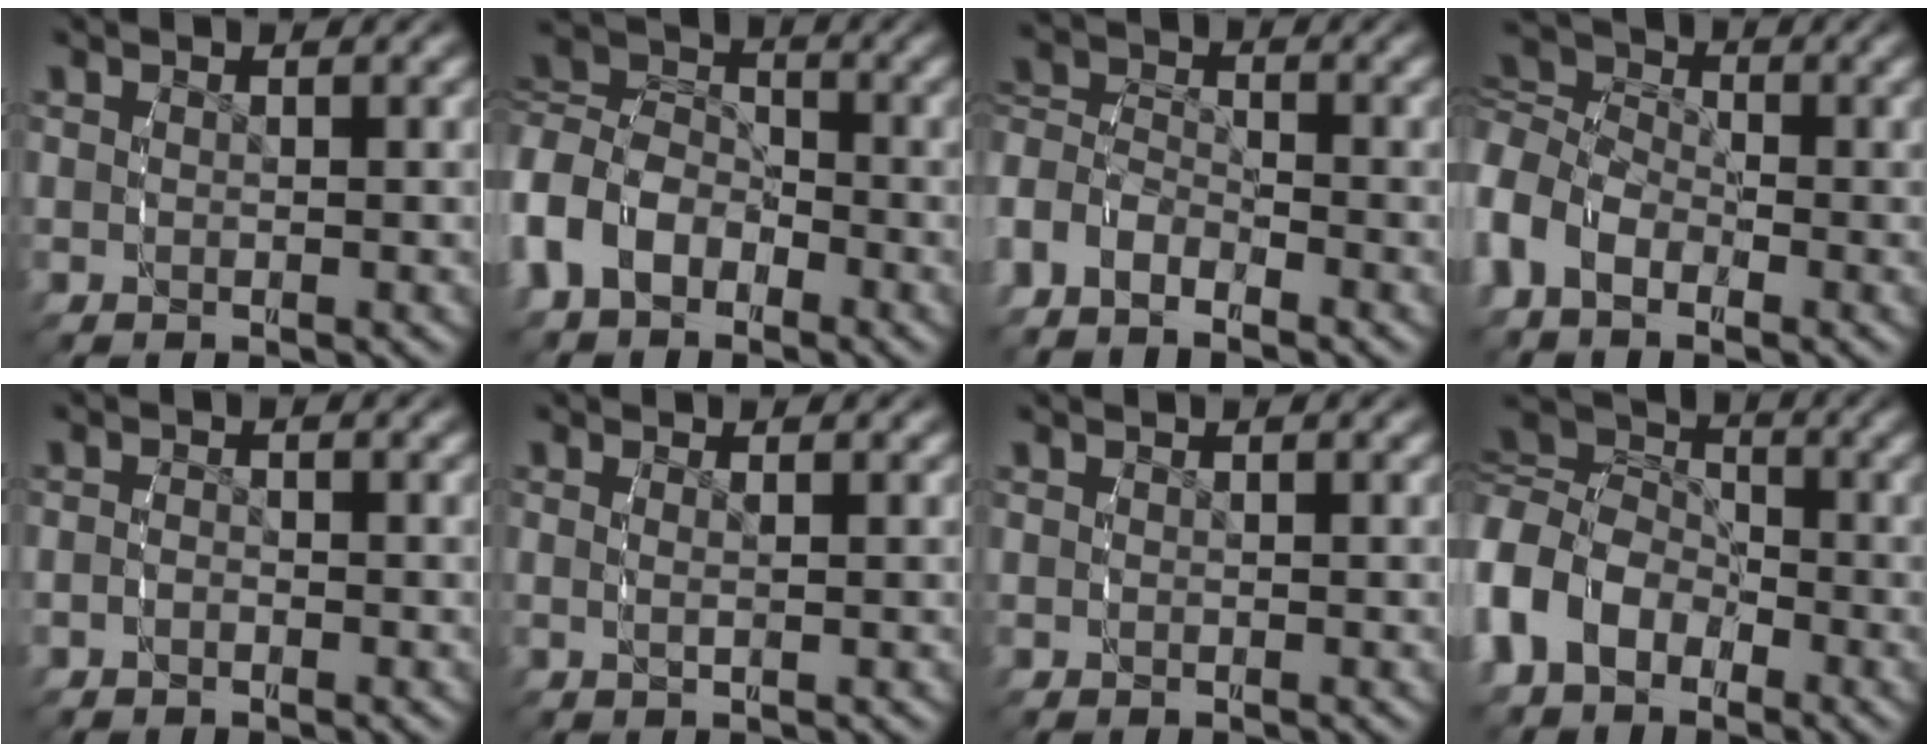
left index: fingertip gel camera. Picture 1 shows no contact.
{"total": 6.8, "force": [-0.8, 5.8, 3.5], "torque": [-0.094, -0.020, -0.014]}
{"total": 5.0, "force": [-2.2, 4.0, 2.0], "torque": [-0.065, -0.020, -0.039]}
{"total": 7.0, "force": [0.5, 5.8, 3.7], "torque": [-0.088, -0.009, -0.001]}
{"total": 1.2, "force": [-1.0, 0.6, 0.3], "torque": [-0.015, -0.007, -0.017]}
{"total": 1.0, "force": [0.1, -0.2, 1.0], "torque": [-0.019, -0.007, 0.005]}
{"total": 0.0}
{"total": 8.8, "force": [-0.2, 7.4, 4.8], "torque": [-0.112, -0.016, -0.006]}